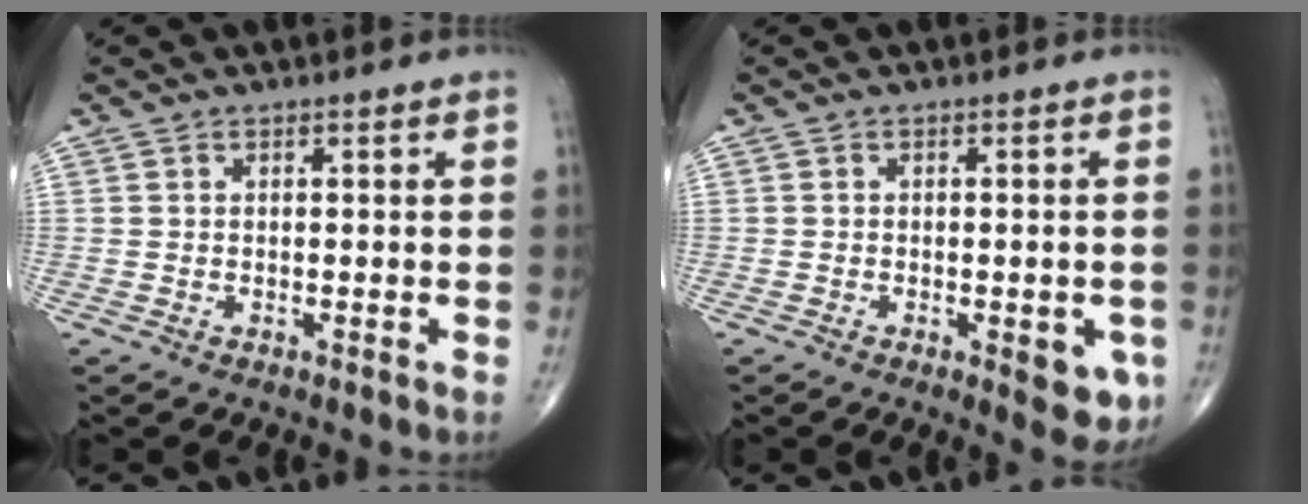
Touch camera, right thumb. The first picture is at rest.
{"total": 6.1, "force": [-2.1, 2.4, 5.2], "torque": [-0.045, -0.003, -0.021]}